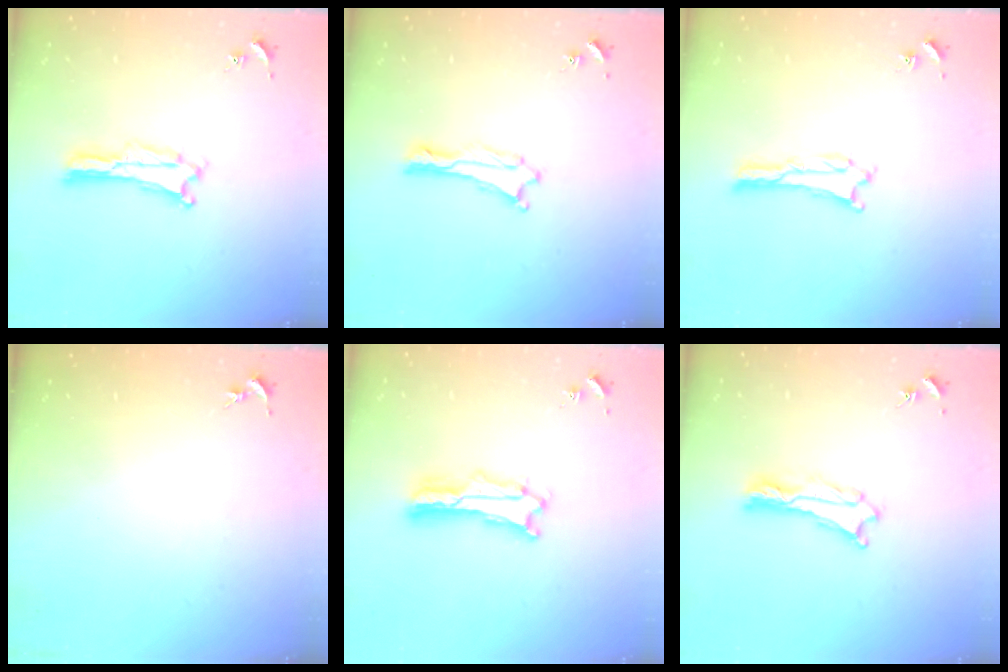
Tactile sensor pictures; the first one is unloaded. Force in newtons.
{"total": 0.6, "press": 0.6, "slide": 0.1}
{"total": 1.3, "press": 1.3, "slide": 0.4}
{"total": 0.0}
{"total": 2.7, "press": 2.7, "slide": 0.4}
{"total": 1.1, "press": 1.1, "slide": 0.2}